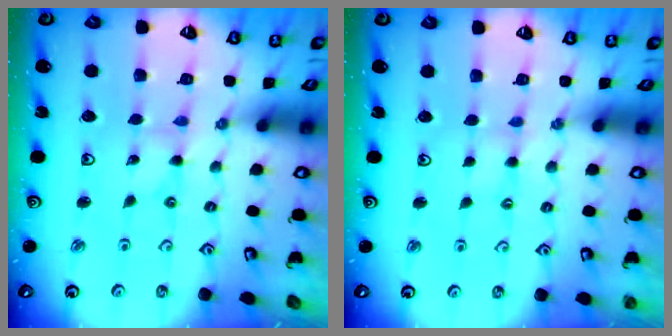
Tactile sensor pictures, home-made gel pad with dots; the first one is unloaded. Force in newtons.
{"total": 2.8, "press": 2.8, "slide": 0.3}